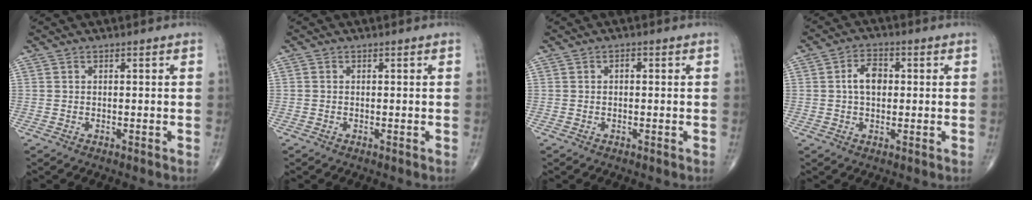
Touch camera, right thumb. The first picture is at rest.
{"total": 0.0}
{"total": 1.0, "force": [0.0, 0.6, 0.8], "torque": [-0.008, 0.004, -0.002]}
{"total": 5.4, "force": [0.6, 3.4, 4.1], "torque": [-0.065, 0.011, 0.005]}